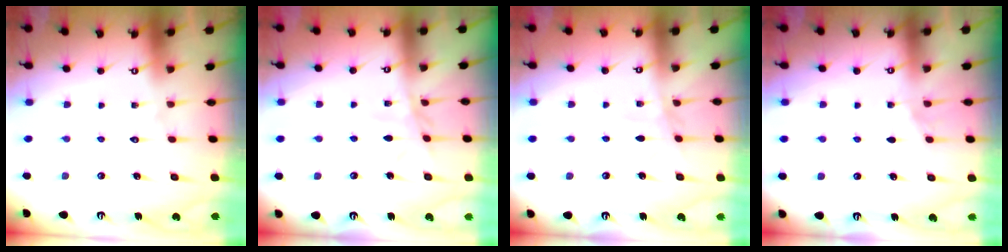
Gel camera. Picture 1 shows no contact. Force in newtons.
{"total": 5.6, "press": 5.5, "slide": 0.6}
{"total": 3.1, "press": 3.1, "slide": 0.2}
{"total": 0.7, "press": 0.7, "slide": 0.1}